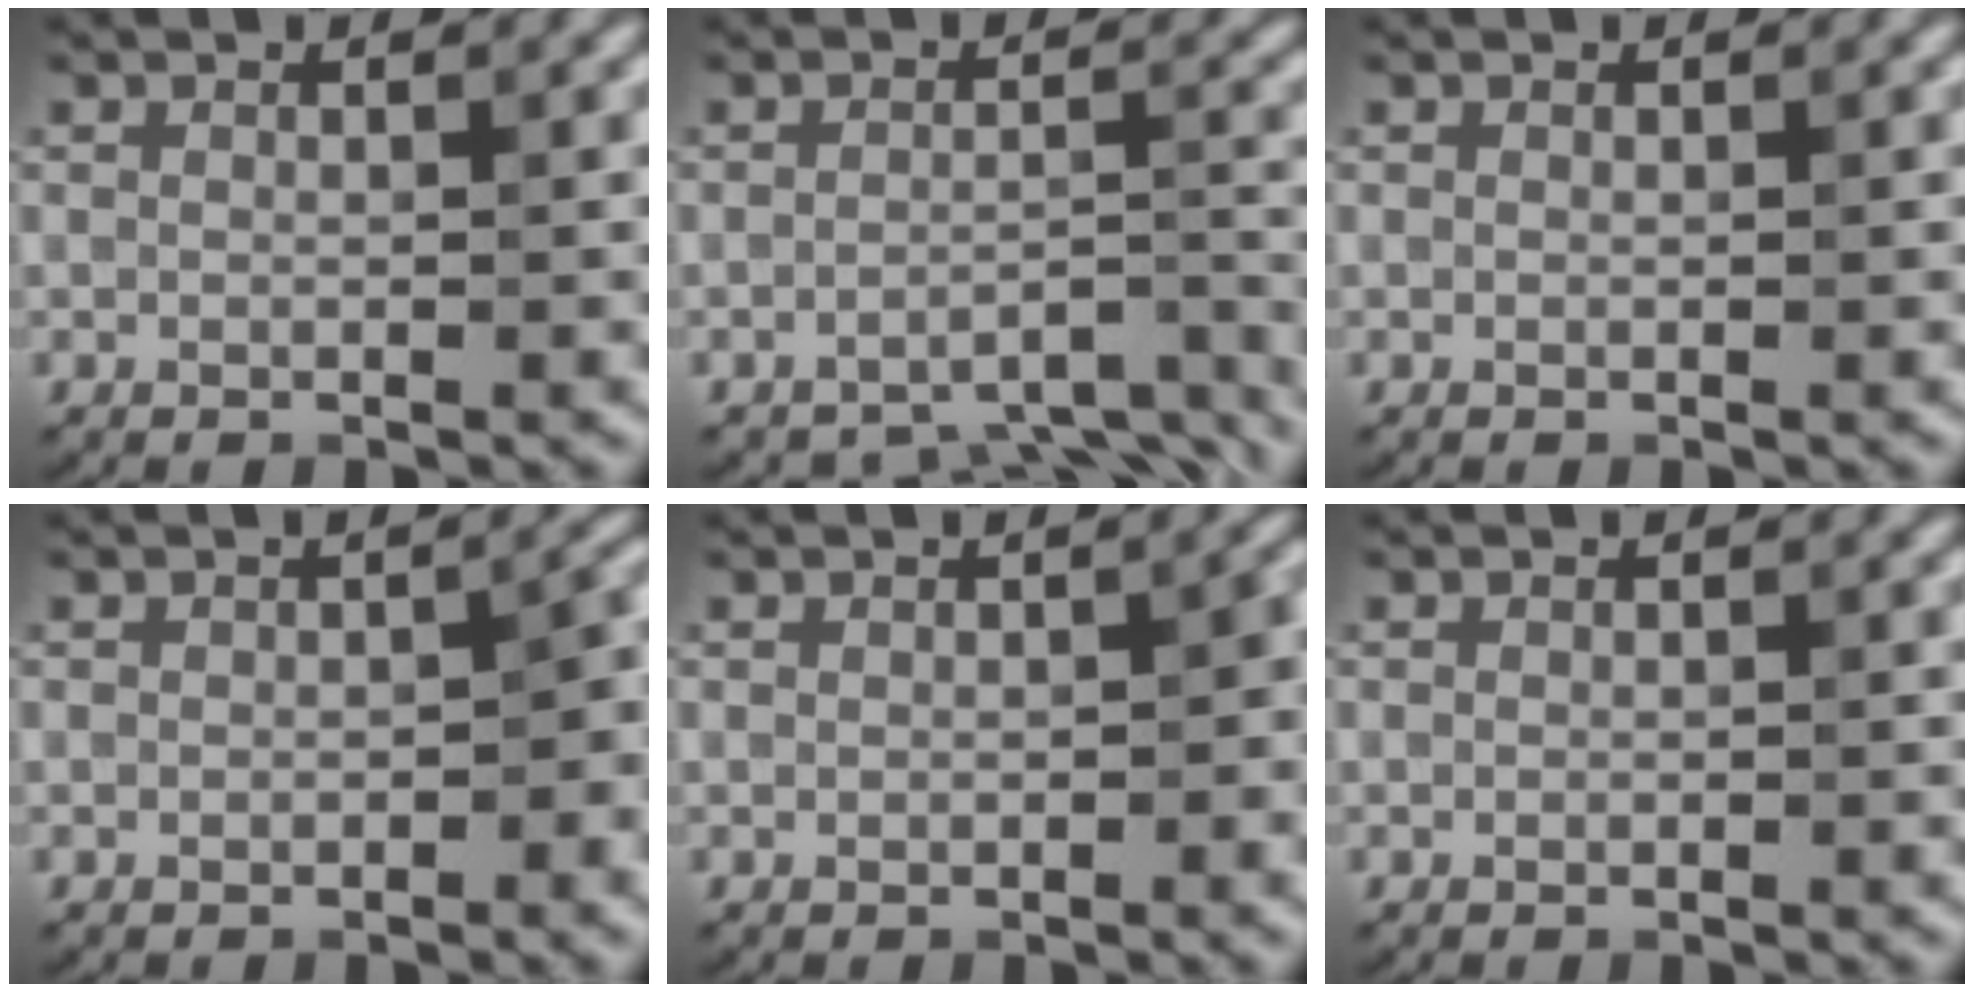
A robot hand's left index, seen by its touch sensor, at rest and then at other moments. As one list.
[{"total": 6.6, "force": [-6.1, 1.2, 2.1], "torque": [-0.031, -0.018, -0.075]}, {"total": 0.0}, {"total": 2.6, "force": [-0.6, 1.4, 2.2], "torque": [-0.026, 0.003, -0.008]}, {"total": 1.9, "force": [-0.2, 1.0, 1.6], "torque": [-0.020, 0.002, -0.001]}, {"total": 0.0}]